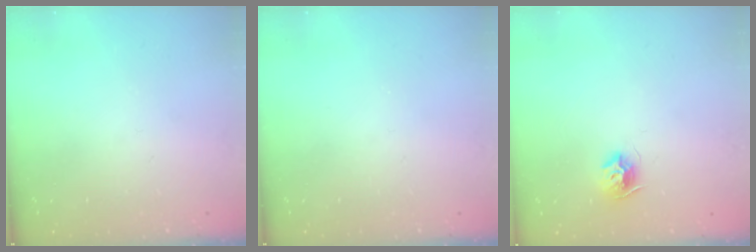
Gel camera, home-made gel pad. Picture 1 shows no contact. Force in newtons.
{"total": 0.0}
{"total": 8.1, "press": 8.1, "slide": 0.2}